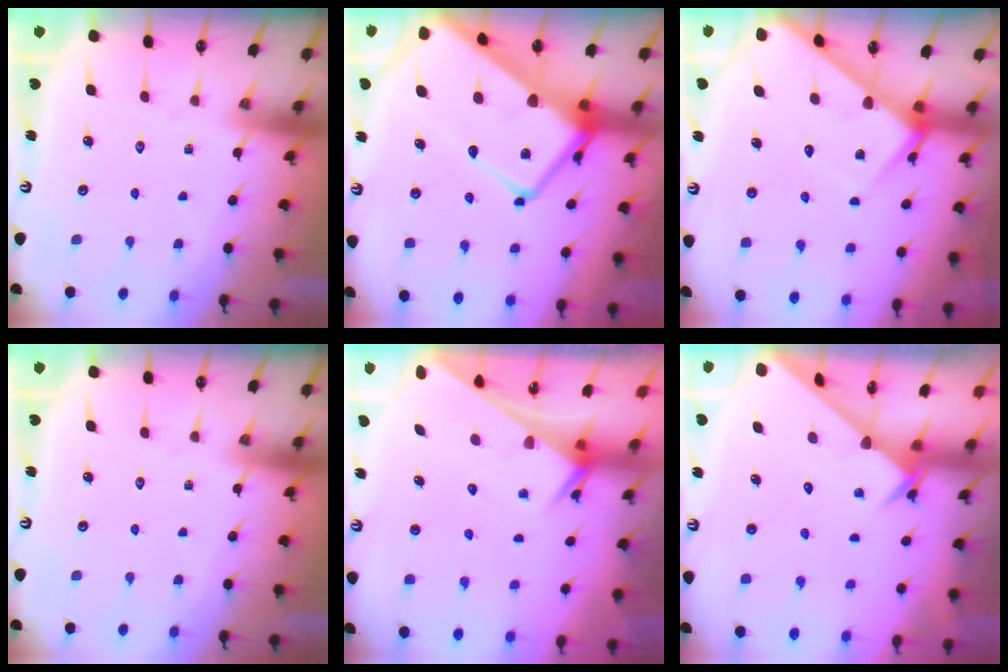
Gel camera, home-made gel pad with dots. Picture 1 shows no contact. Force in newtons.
{"total": 18.0, "press": 17.9, "slide": 1.6}
{"total": 5.4, "press": 5.4, "slide": 0.5}
{"total": 0.0}
{"total": 2.5, "press": 2.5, "slide": 0.1}
{"total": 2.7, "press": 2.6, "slide": 0.2}